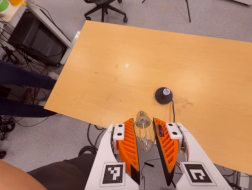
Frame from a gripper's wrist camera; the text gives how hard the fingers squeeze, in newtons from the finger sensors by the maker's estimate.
{"total": 10.1, "left": 9.6, "right": 10.5}